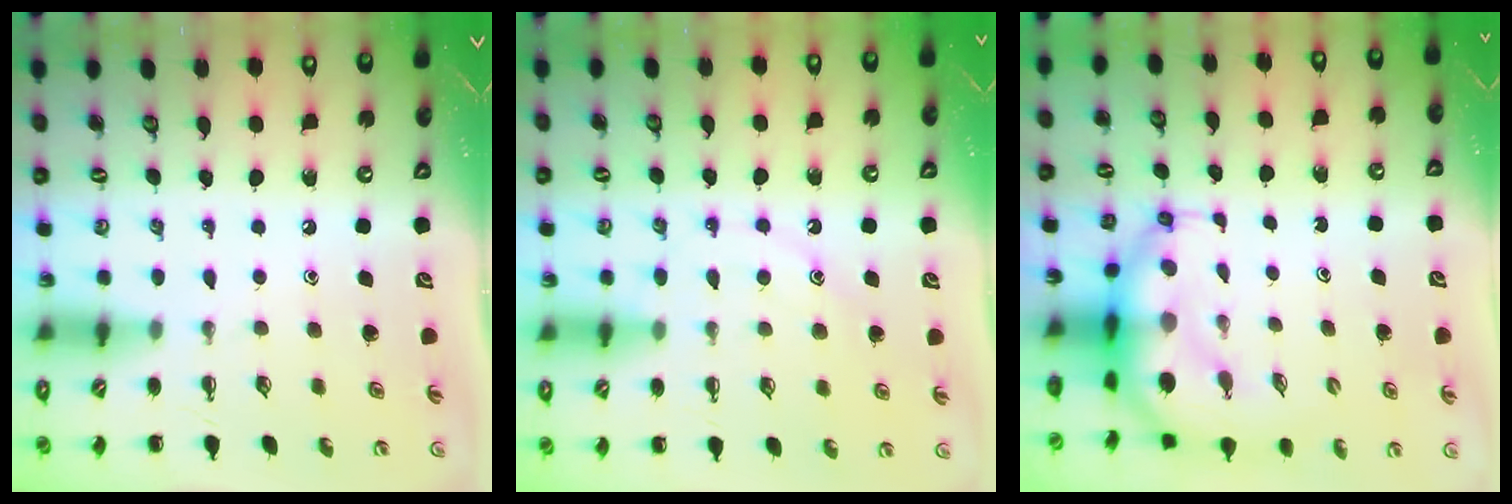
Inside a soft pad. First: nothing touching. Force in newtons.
{"total": 11.9, "press": 11.9, "slide": 0.7}
{"total": 7.7, "press": 7.5, "slide": 1.7}